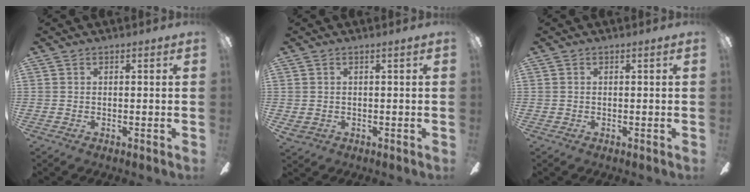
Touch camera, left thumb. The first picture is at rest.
{"total": 1.4, "force": [0.3, 0.9, 1.1], "torque": [-0.021, 0.004, 0.004]}
{"total": 0.0}